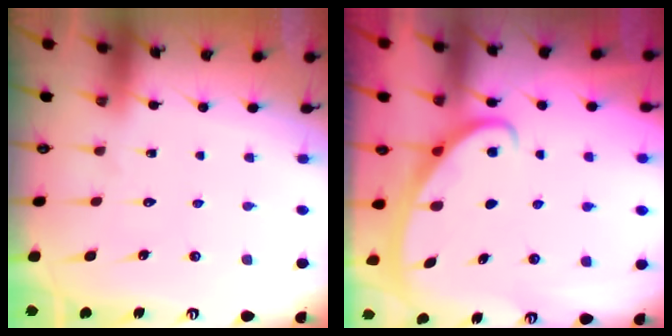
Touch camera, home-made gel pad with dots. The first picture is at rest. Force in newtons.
{"total": 2.8, "press": 2.8, "slide": 0.3}